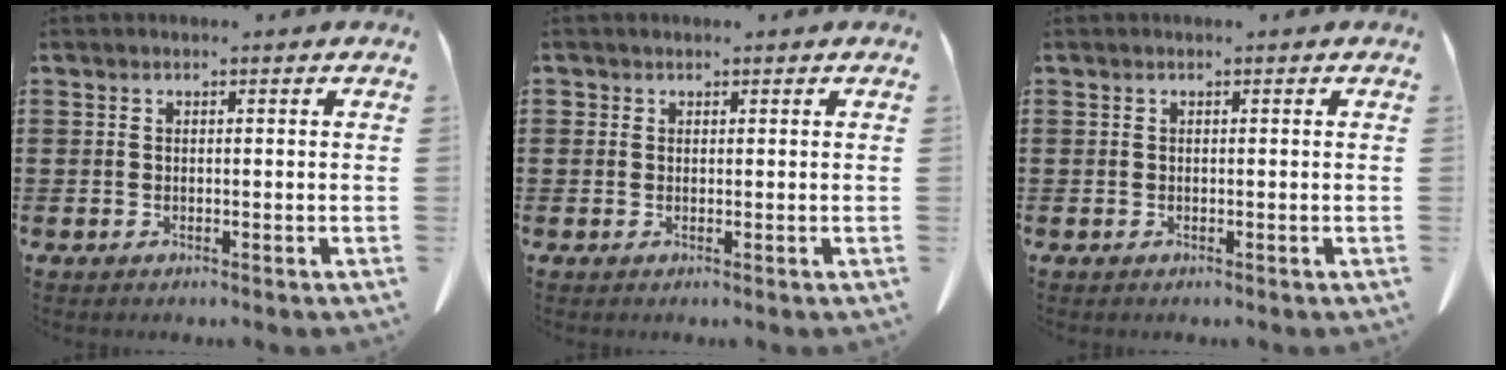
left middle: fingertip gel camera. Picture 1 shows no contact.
{"total": 0.6, "force": [0.3, 0.4, 0.1], "torque": [-0.003, 0.002, 0.007]}
{"total": 0.0}